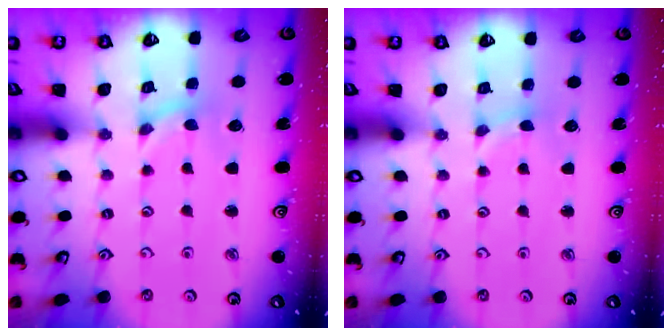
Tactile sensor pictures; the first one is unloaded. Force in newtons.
{"total": 1.3, "press": 1.2, "slide": 0.2}